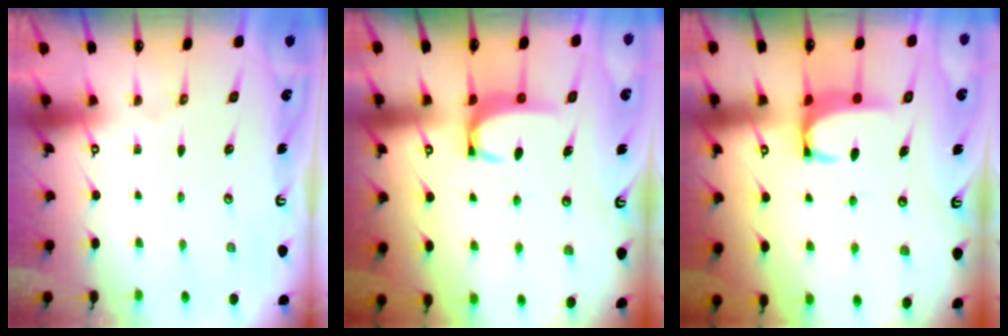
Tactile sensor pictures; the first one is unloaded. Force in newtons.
{"total": 3.4, "press": 3.4, "slide": 0.4}
{"total": 1.9, "press": 1.9, "slide": 0.3}